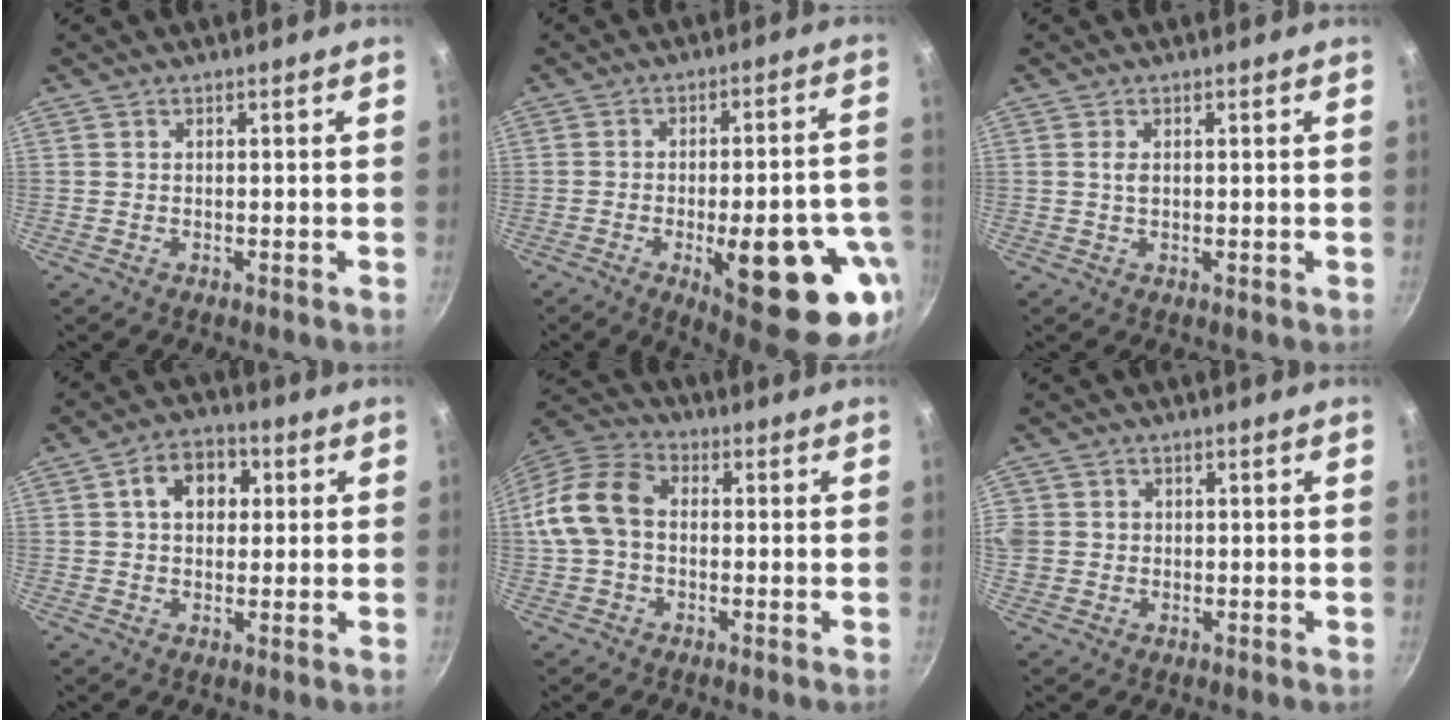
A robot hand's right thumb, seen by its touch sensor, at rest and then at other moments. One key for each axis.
{"total": 22.2, "fx": -7.8, "fy": 7.7, "fz": 19.3, "tx": -0.209, "ty": 0.017, "tz": -0.094}
{"total": 1.4, "fx": 0.3, "fy": 0.7, "fz": 1.2, "tx": -0.021, "ty": -0.002, "tz": 0.004}
{"total": 8.4, "fx": 2.0, "fy": 6.1, "fz": 5.4, "tx": -0.053, "ty": 0.012, "tz": 0.019}
{"total": 12.2, "fx": 0.1, "fy": 8.8, "fz": 8.4, "tx": -0.147, "ty": 0.034, "tz": -0.014}
{"total": 4.9, "fx": 0.1, "fy": 4.6, "fz": 1.7, "tx": -0.026, "ty": 0.009, "tz": 0.002}